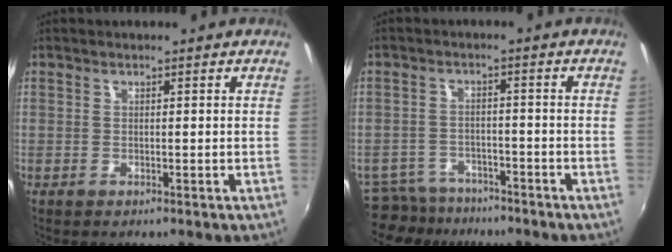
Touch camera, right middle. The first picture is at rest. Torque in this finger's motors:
{"motor_torque": [-0.58, -0.41, -0.10, -0.07]}